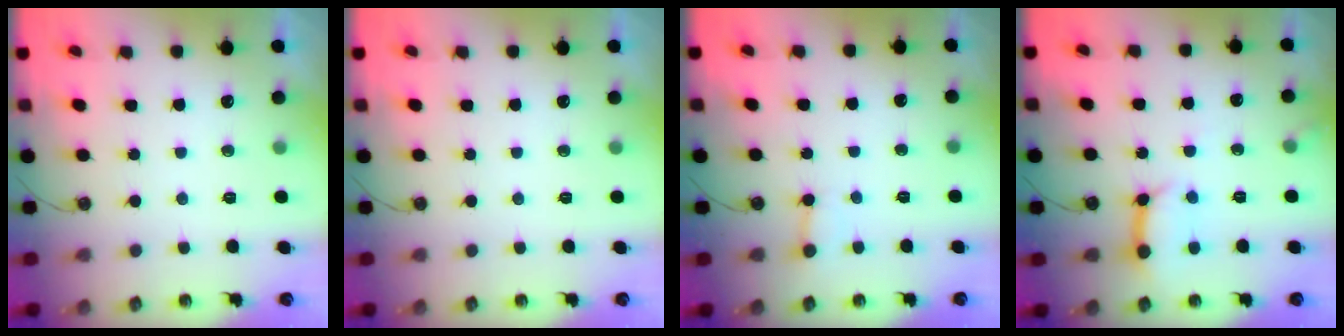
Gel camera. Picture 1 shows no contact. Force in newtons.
{"total": 0.0}
{"total": 3.1, "press": 3.1, "slide": 0.2}
{"total": 12.1, "press": 12.1, "slide": 1.1}